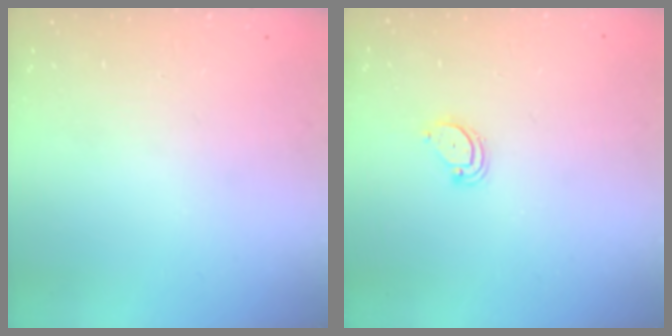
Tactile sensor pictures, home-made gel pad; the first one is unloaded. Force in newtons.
{"total": 3.0, "press": 3.0, "slide": 0.2}